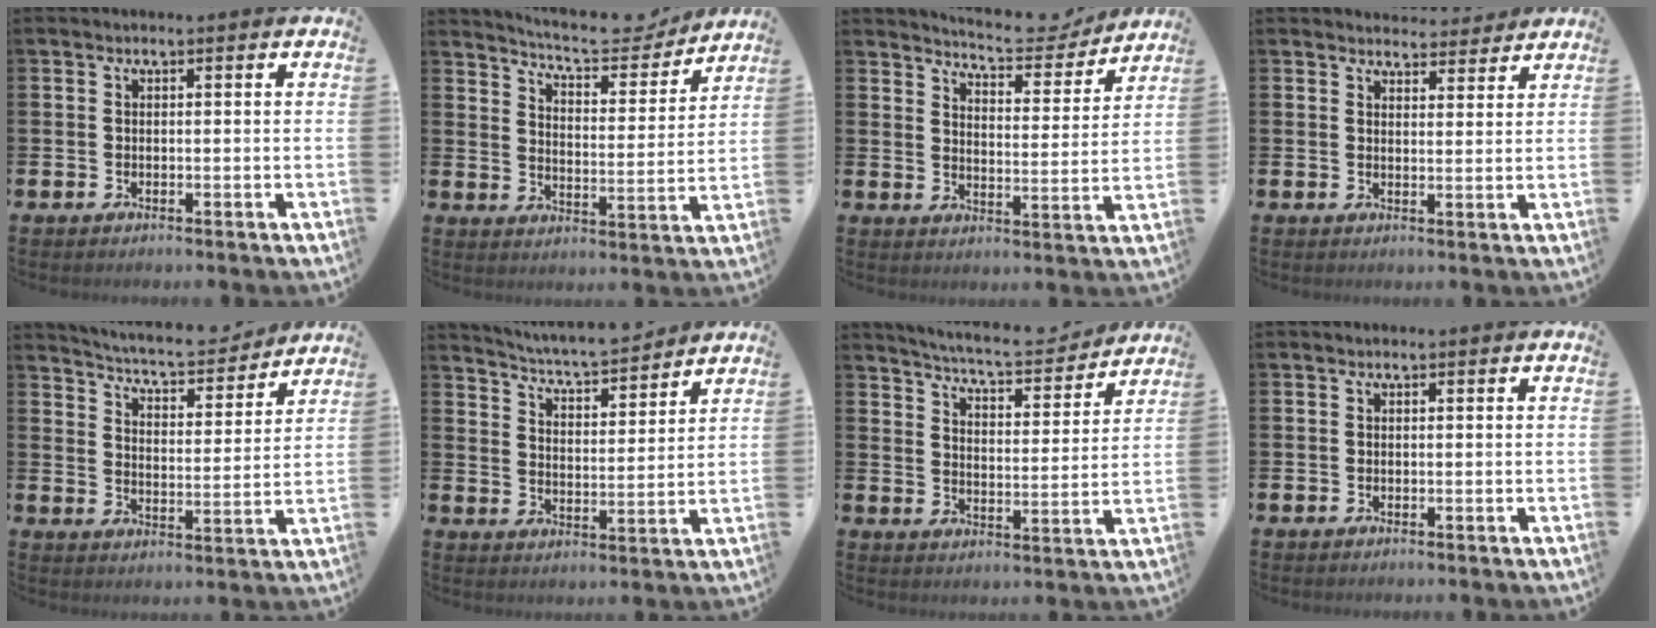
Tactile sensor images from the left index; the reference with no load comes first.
{"total": 7.7, "force": [7.3, 1.2, 1.9], "torque": [-0.049, -0.055, 0.124]}
{"total": 6.8, "force": [6.6, 0.8, 1.3], "torque": [-0.032, -0.049, 0.114]}
{"total": 3.7, "force": [3.6, 0.9, -0.2], "torque": [0.005, -0.022, 0.065]}
{"total": 6.1, "force": [5.9, 0.9, 1.2], "torque": [-0.047, -0.047, 0.099]}
{"total": 5.6, "force": [5.5, 0.2, 0.9], "torque": [-0.044, -0.040, 0.095]}
{"total": 6.4, "force": [6.2, 0.5, 1.3], "torque": [-0.048, -0.045, 0.105]}
{"total": 0.0}